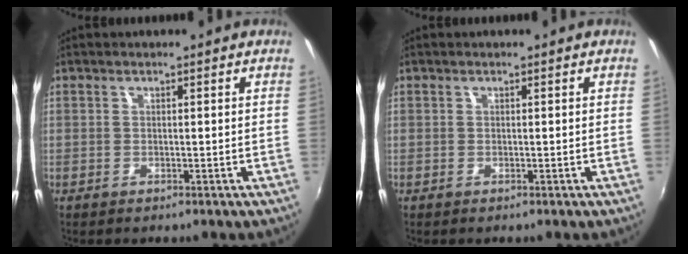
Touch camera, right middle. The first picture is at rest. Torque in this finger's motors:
{"motor_torque": [-2.14, 0.00, 0.00, 0.00]}